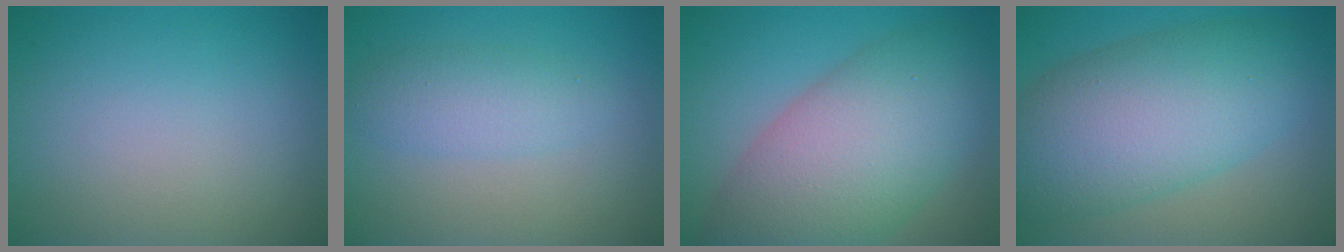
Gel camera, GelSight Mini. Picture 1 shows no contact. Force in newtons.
{"total": 2.8, "press": 2.8, "slide": 0.1}
{"total": 10.6, "press": 10.6, "slide": 0.5}
{"total": 10.4, "press": 10.4, "slide": 0.3}